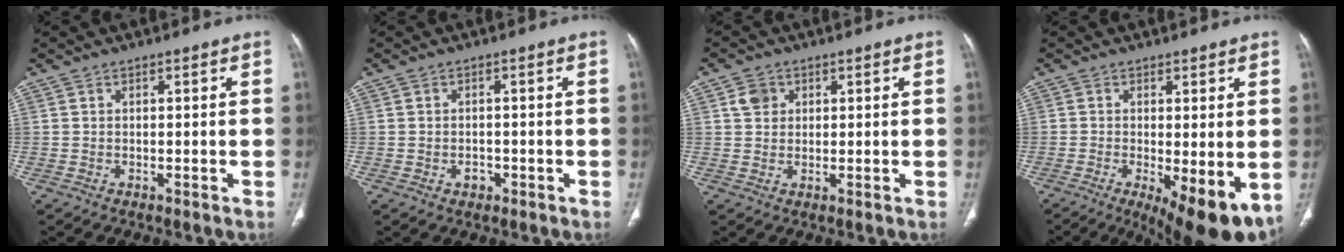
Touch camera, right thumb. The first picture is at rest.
{"total": 1.8, "force": [-0.8, 1.4, 0.8], "torque": [-0.005, 0.005, -0.008]}
{"total": 3.4, "force": [1.3, 2.8, 1.3], "torque": [-0.011, -0.001, 0.024]}
{"total": 12.2, "force": [-3.8, 4.0, 10.9], "torque": [-0.151, -0.024, -0.048]}